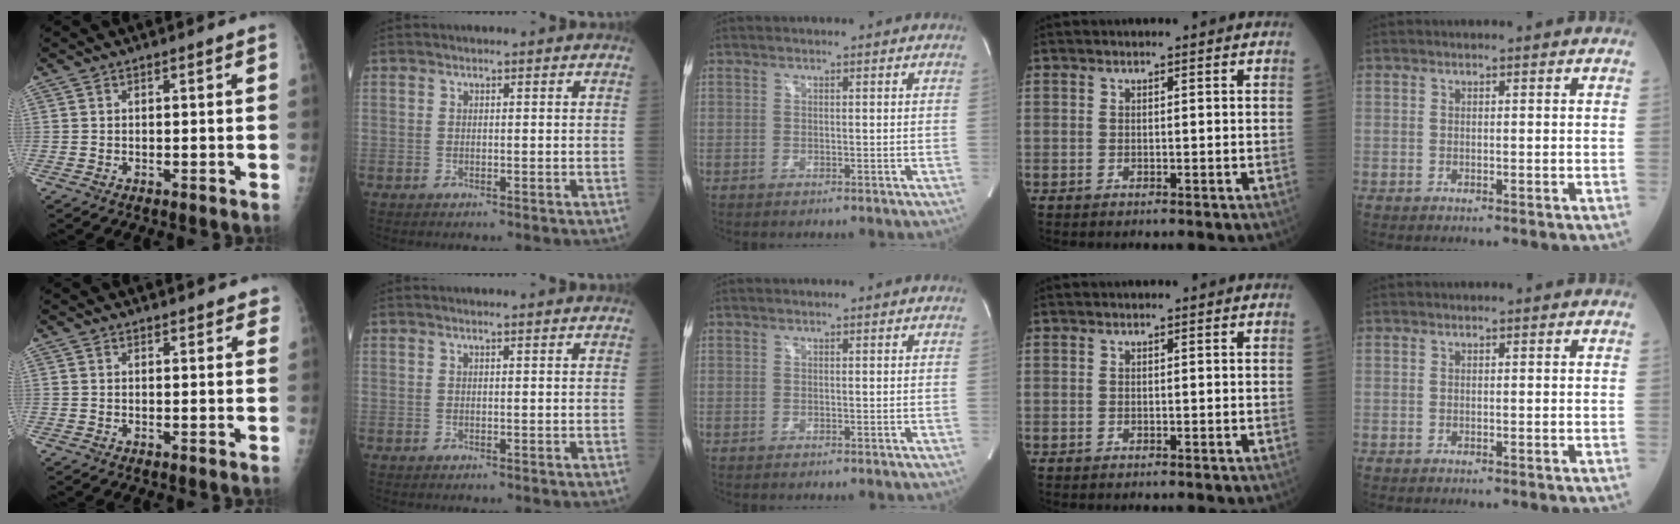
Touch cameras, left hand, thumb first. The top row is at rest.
{"thumb": {"total": 3.2, "force": [2.8, 1.2, 0.8], "torque": [0.018, -0.006, 0.023]}, "index": {"total": 0.9, "force": [0.6, -0.2, 0.6], "torque": [-0.012, 0.004, 0.011]}}